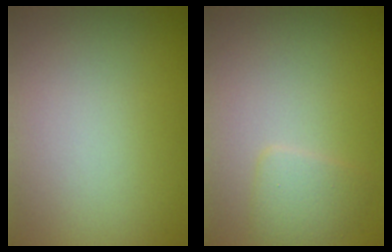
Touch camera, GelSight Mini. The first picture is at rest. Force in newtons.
{"total": 1.7, "press": 1.7, "slide": 0.0}